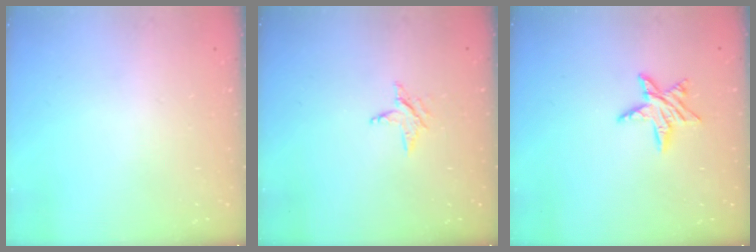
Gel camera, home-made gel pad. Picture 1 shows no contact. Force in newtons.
{"total": 3.3, "press": 3.3, "slide": 0.4}
{"total": 7.9, "press": 7.9, "slide": 0.5}